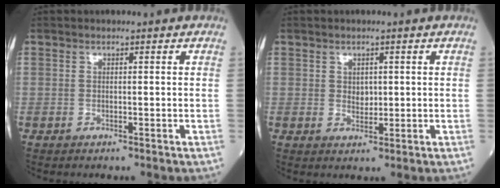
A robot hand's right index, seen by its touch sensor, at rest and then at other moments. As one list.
[{"total": 1.9, "force": [0.4, 1.4, 1.2], "torque": [-0.016, -0.003, 0.008]}]